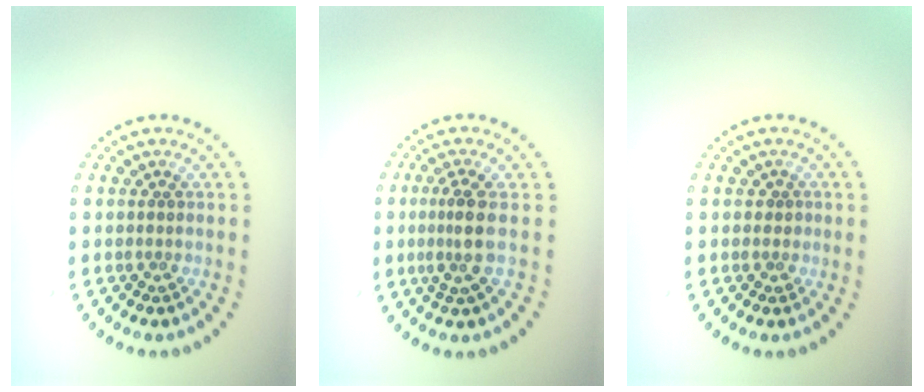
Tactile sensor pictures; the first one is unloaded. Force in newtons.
{"total": 2.7, "press": 1.9, "slide": 1.9}
{"total": 0.6, "press": 0.3, "slide": 0.5}